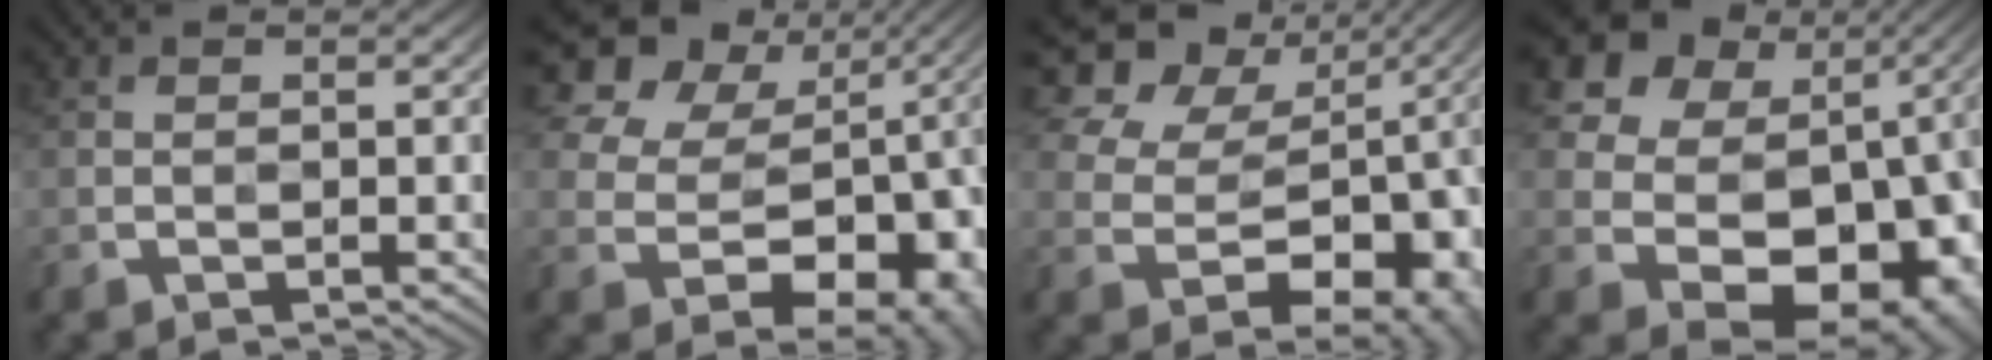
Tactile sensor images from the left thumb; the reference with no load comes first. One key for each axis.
{"total": 15.5, "fx": 1.9, "fy": 12.5, "fz": 8.9, "tx": -0.164, "ty": 0.021, "tz": 0.061}
{"total": 13.8, "fx": 1.6, "fy": 10.9, "fz": 8.3, "tx": -0.153, "ty": 0.030, "tz": 0.048}
{"total": 17.1, "fx": 2.8, "fy": 14.1, "fz": 9.2, "tx": -0.152, "ty": 0.007, "tz": 0.075}